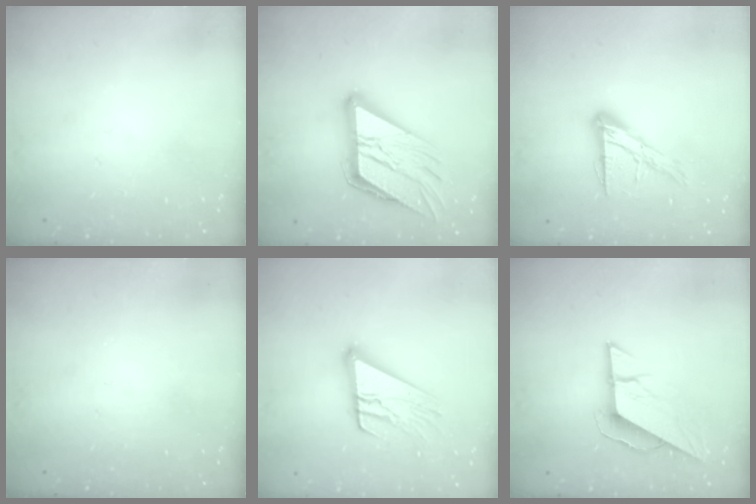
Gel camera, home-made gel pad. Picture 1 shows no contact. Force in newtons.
{"total": 21.5, "press": 21.3, "slide": 2.9}
{"total": 12.0, "press": 12.0, "slide": 0.9}
{"total": 0.0}
{"total": 15.4, "press": 15.3, "slide": 1.4}
{"total": 8.0, "press": 8.0, "slide": 0.5}